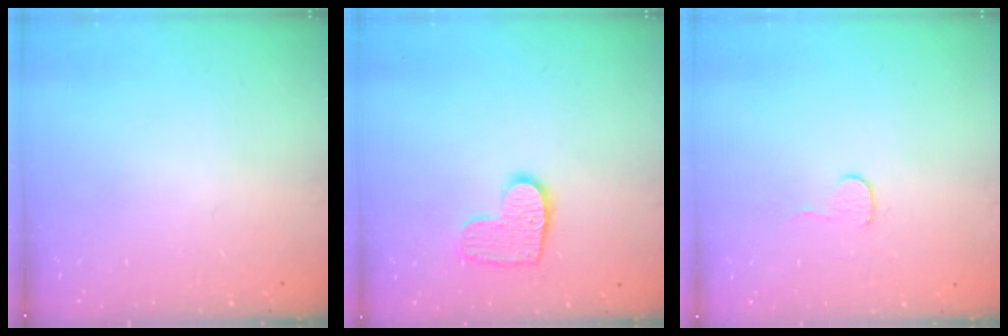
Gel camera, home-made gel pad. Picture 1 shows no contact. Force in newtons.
{"total": 9.8, "press": 9.8, "slide": 0.3}
{"total": 3.7, "press": 3.6, "slide": 0.3}